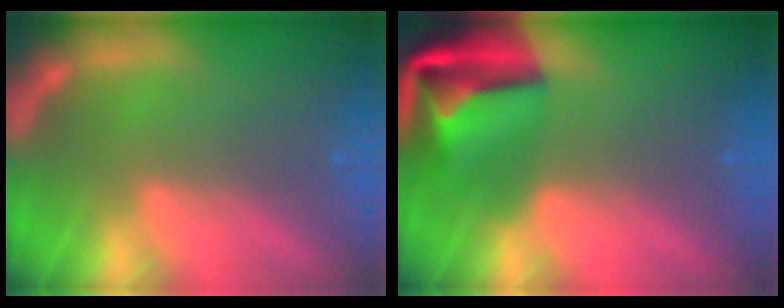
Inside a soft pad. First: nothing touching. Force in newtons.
{"total": 9.5}